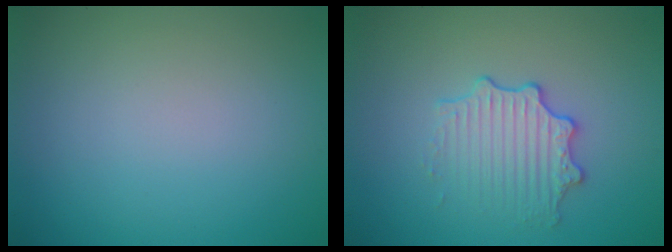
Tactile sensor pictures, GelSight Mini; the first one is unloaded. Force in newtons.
{"total": 3.0, "press": 2.7, "slide": 1.1}